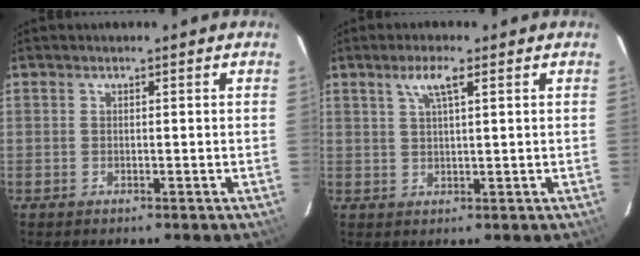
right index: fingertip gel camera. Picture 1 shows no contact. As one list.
[{"total": 3.7, "force": [1.9, 0.5, 3.1], "torque": [-0.059, 0.007, 0.036]}]